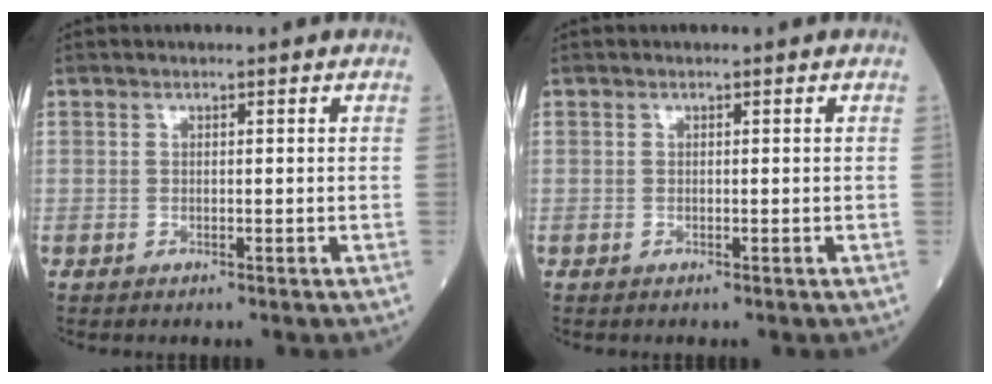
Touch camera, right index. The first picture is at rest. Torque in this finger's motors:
{"motor_torque": [0.01, 0.01, -0.02, -0.01]}